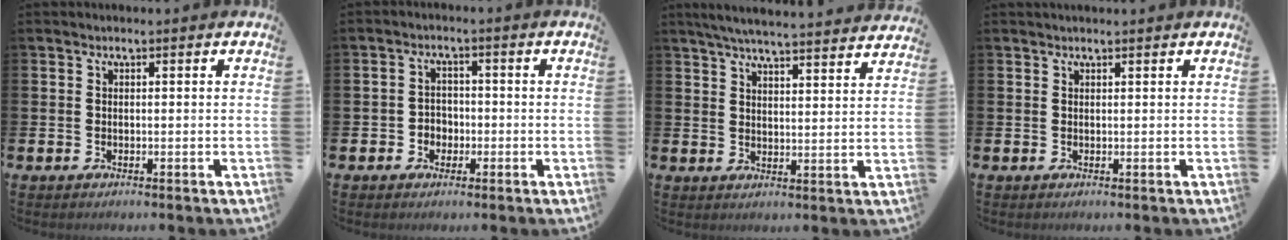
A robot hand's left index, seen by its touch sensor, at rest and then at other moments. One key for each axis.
{"total": 2.5, "fx": -1.0, "fy": 2.2, "fz": 0.6, "tx": -0.014, "ty": 0.006, "tz": -0.026}
{"total": 5.8, "fx": 5.6, "fy": 0.0, "fz": 1.4, "tx": -0.041, "ty": -0.033, "tz": 0.099}
{"total": 0.6, "fx": 0.6, "fy": 0.0, "fz": 0.1, "tx": -0.001, "ty": -0.001, "tz": 0.012}